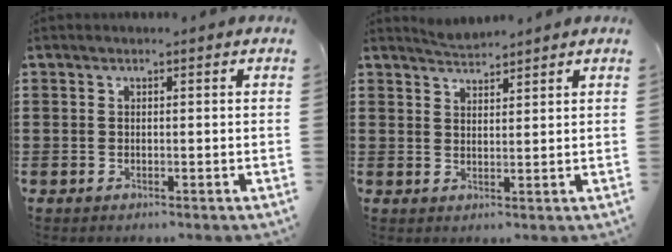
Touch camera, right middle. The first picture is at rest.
{"total": 2.5, "force": [2.5, 0.1, -0.1], "torque": [-0.005, -0.001, 0.047]}